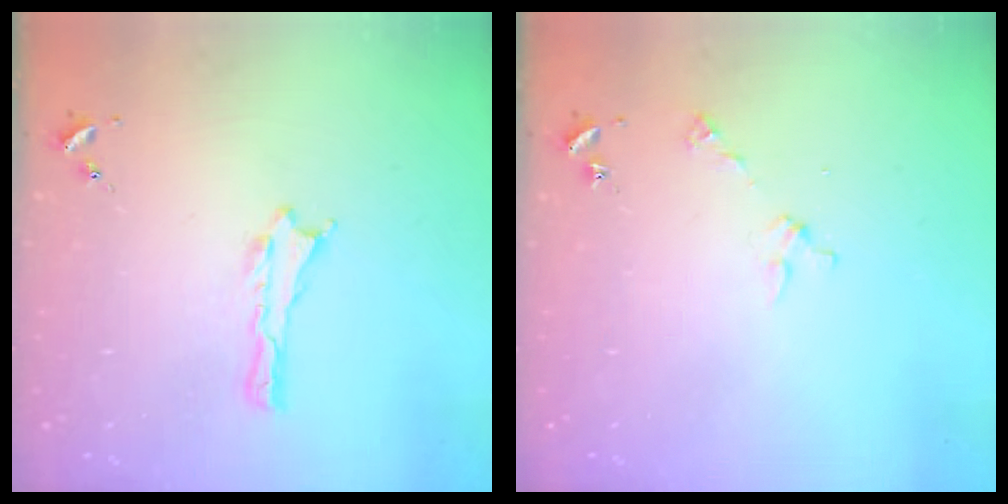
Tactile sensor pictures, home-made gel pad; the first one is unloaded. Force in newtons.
{"total": 2.9, "press": 2.9, "slide": 0.2}